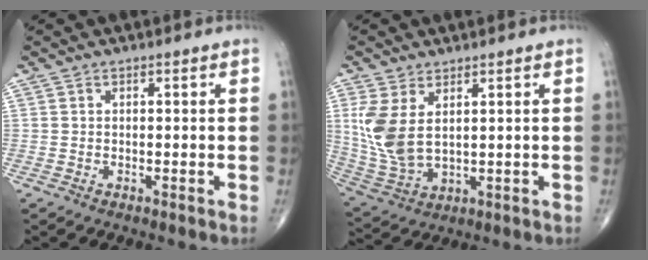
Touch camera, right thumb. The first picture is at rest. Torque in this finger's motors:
{"motor_torque": [-0.16, 0.41, 0.80, 0.03, 0.23]}